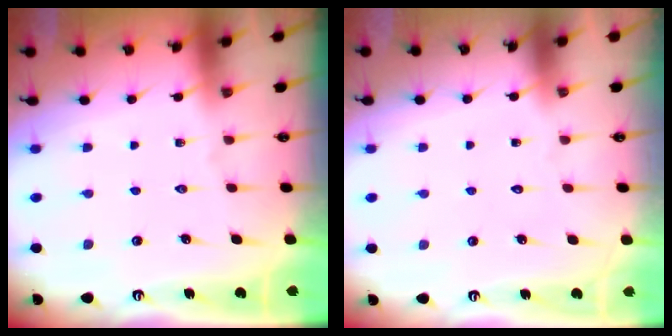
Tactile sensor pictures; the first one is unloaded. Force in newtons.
{"total": 1.5, "press": 1.5, "slide": 0.1}